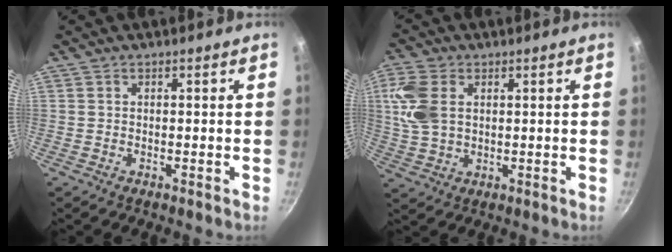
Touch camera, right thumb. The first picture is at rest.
{"total": 9.2, "force": [2.1, 6.0, 6.6], "torque": [-0.152, 0.004, 0.045]}